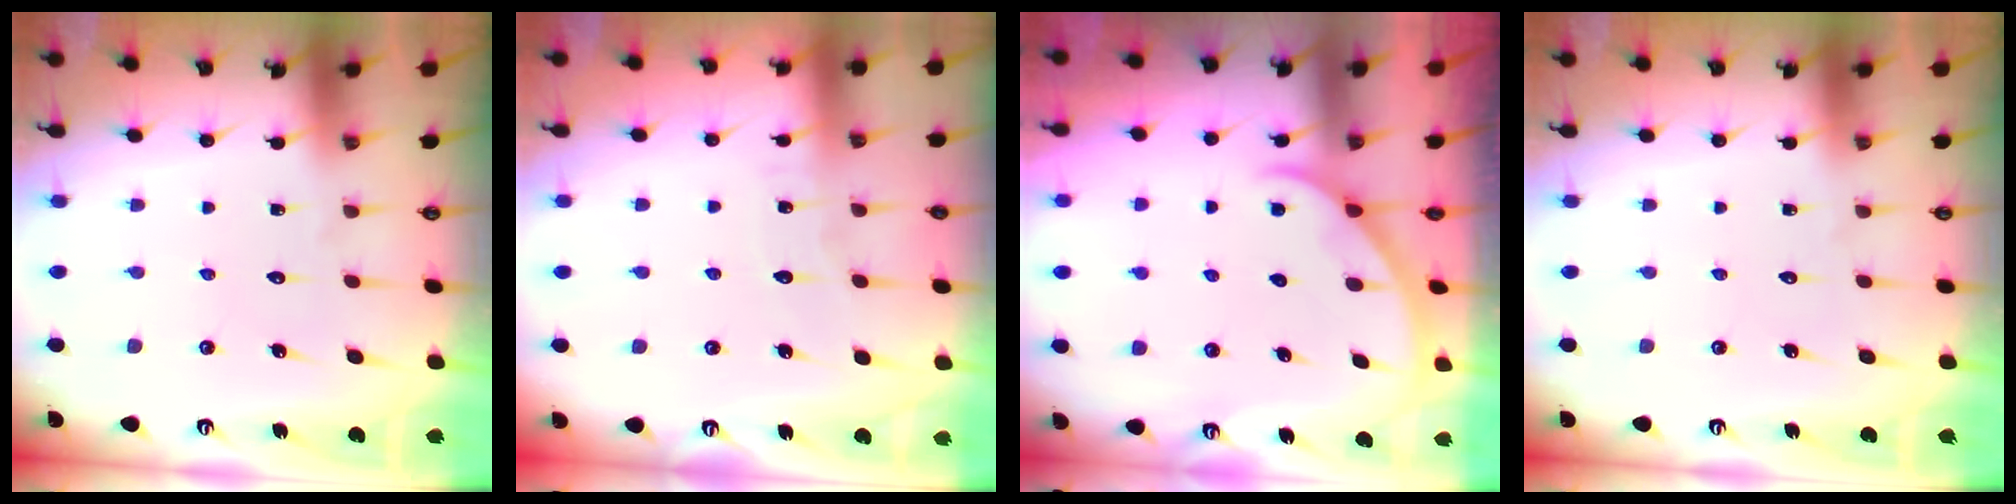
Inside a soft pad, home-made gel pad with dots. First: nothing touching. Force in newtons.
{"total": 4.2, "press": 4.2, "slide": 0.3}
{"total": 1.9, "press": 1.9, "slide": 0.2}
{"total": 0.0}